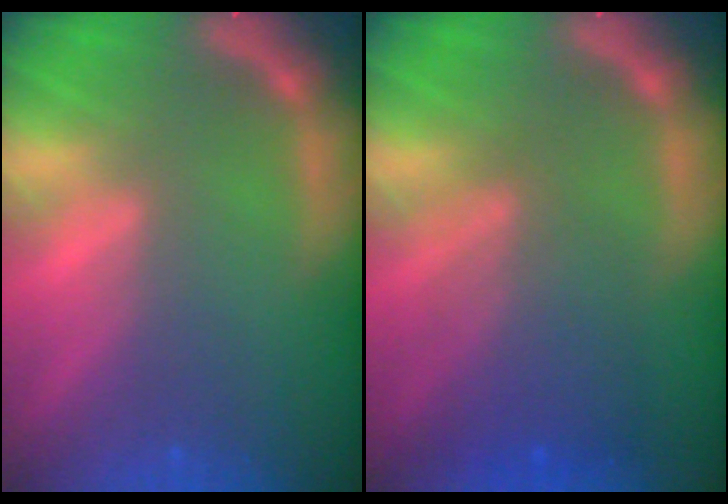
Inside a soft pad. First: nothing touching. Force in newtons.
{"total": 5.5}